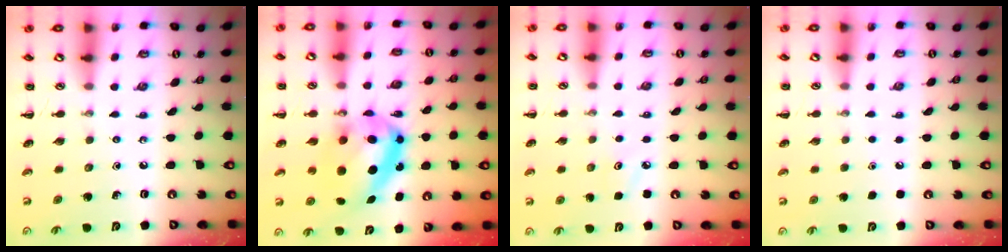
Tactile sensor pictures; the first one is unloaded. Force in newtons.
{"total": 13.5, "press": 13.2, "slide": 3.0}
{"total": 2.8, "press": 2.7, "slide": 0.8}
{"total": 1.8, "press": 1.7, "slide": 0.1}